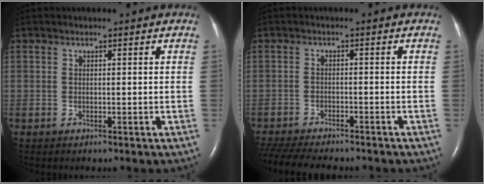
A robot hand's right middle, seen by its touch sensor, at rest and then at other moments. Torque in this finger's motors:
{"motor_torque": [0.70, -0.71, 0.20, 0.07]}